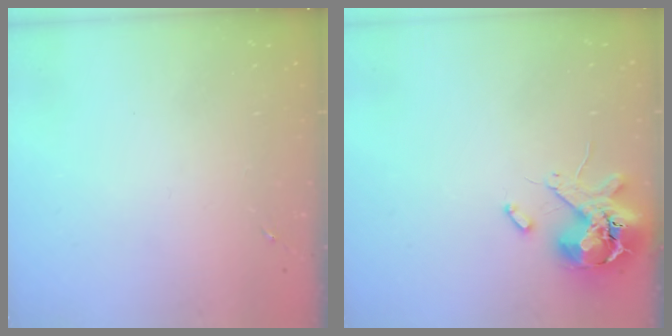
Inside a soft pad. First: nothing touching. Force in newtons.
{"total": 12.2, "press": 12.0, "slide": 1.8}